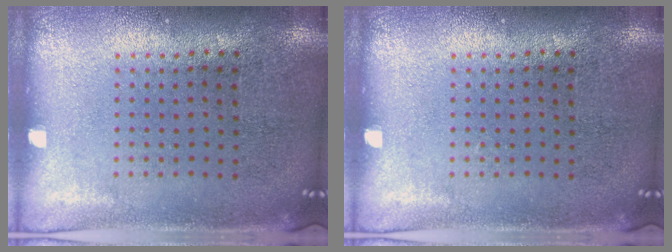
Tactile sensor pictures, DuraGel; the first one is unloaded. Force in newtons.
{"total": 0.0}